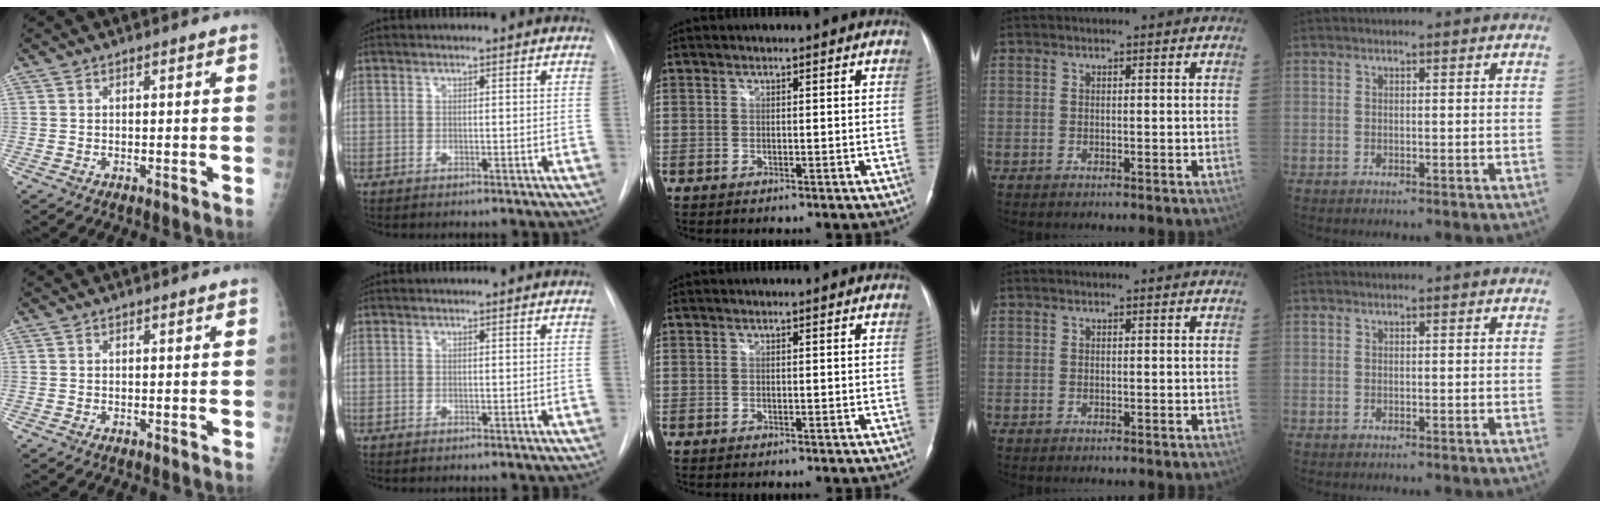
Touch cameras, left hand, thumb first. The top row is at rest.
{}